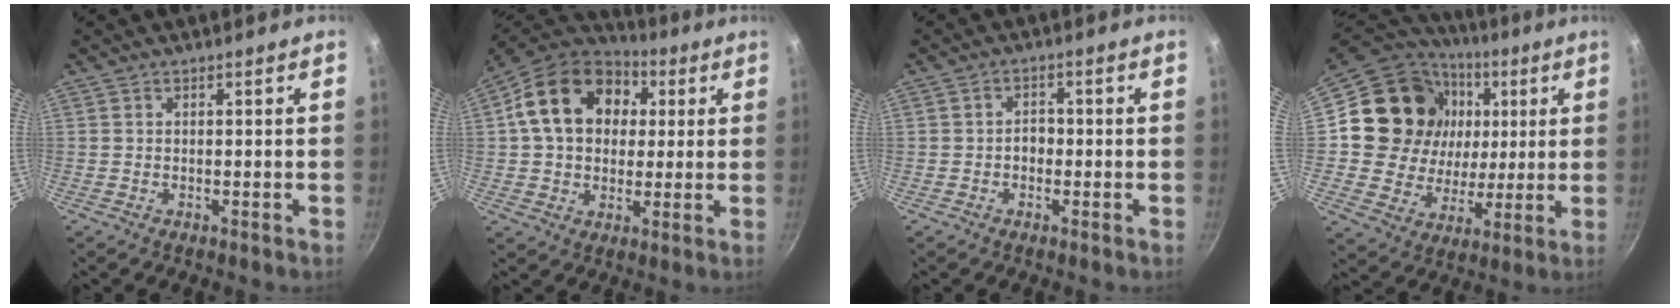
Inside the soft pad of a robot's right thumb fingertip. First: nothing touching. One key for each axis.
{"total": 18.7, "fx": 4.6, "fy": 14.1, "fz": 11.4, "tx": -0.177, "ty": 0.020, "tz": 0.065}
{"total": 2.5, "fx": -0.6, "fy": 1.9, "fz": 1.4, "tx": -0.004, "ty": 0.010, "tz": -0.012}
{"total": 22.4, "fx": 4.9, "fy": 19.1, "fz": 10.5, "tx": -0.179, "ty": 0.004, "tz": 0.089}